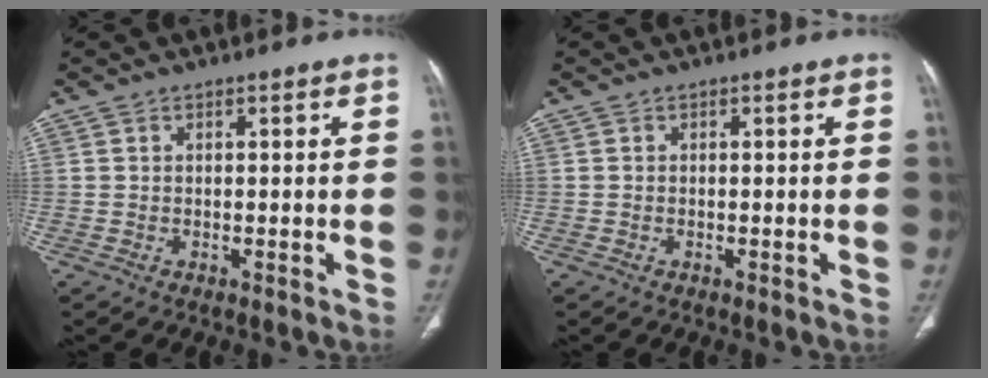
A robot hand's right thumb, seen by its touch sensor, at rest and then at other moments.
{"total": 0.0}